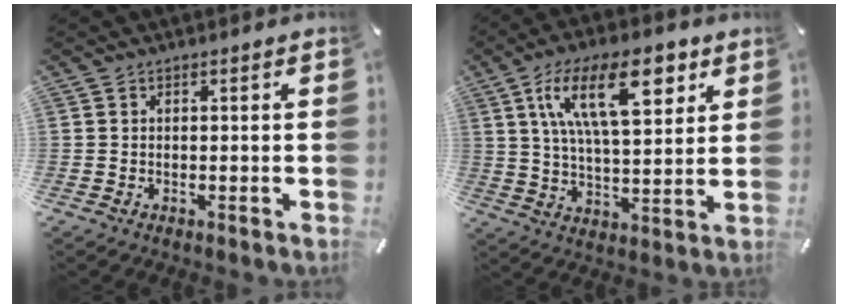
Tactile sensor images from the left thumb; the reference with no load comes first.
{"total": 19.1, "force": [8.4, 8.4, 14.9], "torque": [-0.262, -0.012, 0.133]}